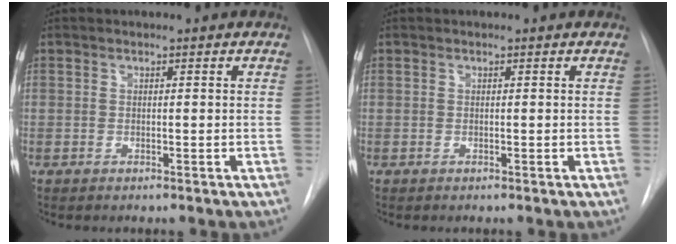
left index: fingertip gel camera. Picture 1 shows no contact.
{"total": 0.0}